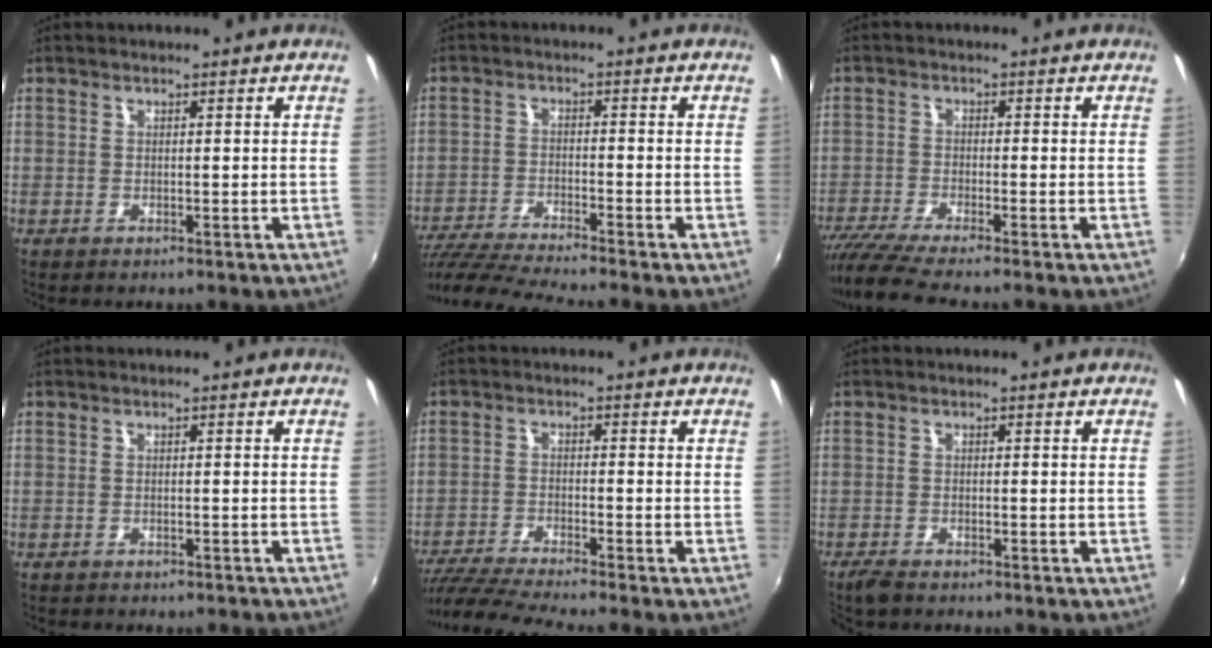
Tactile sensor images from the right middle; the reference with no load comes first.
{"total": 11.9, "force": [-10.7, -0.7, 5.2], "torque": [-0.122, -0.032, -0.196]}
{"total": 7.0, "force": [-6.2, -0.6, 3.3], "torque": [-0.082, -0.030, -0.114]}
{"total": 3.1, "force": [-2.8, 0.9, 0.9], "torque": [-0.026, -0.011, -0.039]}
{"total": 10.5, "force": [-9.3, -0.7, 4.7], "torque": [-0.115, -0.030, -0.171]}
{"total": 2.8, "force": [-2.5, 0.7, 1.1], "torque": [-0.032, -0.010, -0.050]}